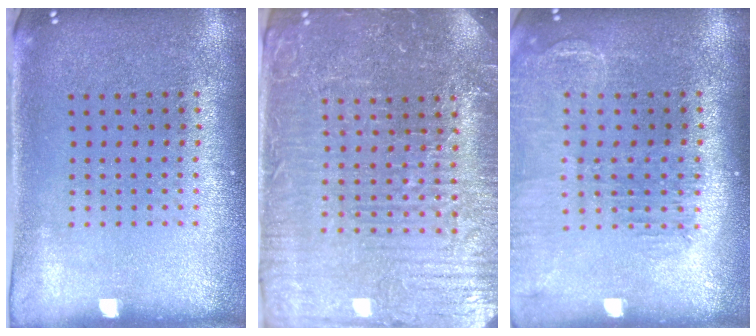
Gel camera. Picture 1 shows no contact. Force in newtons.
{"total": 4.7, "press": 4.5, "slide": 1.5}
{"total": 1.5, "press": 1.4, "slide": 0.3}